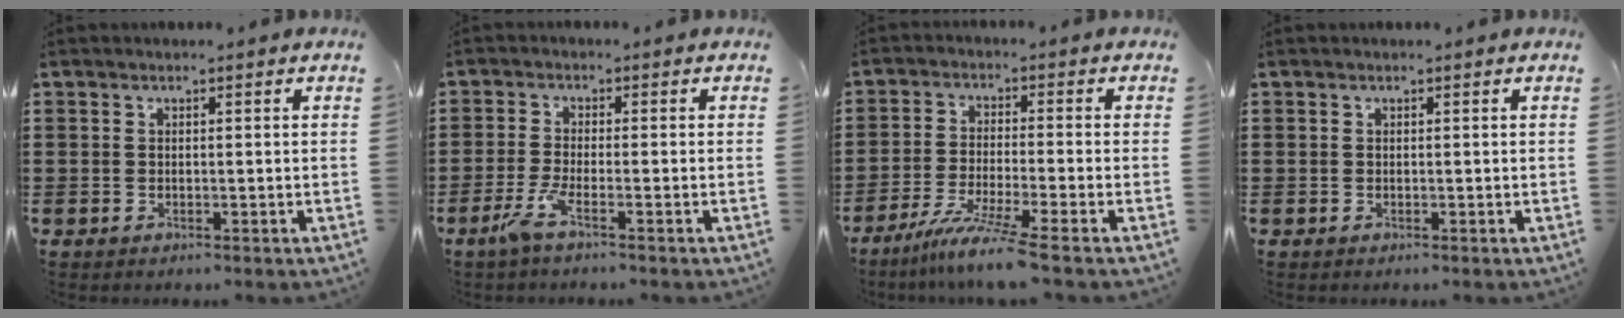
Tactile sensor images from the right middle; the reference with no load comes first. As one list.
[{"total": 3.6, "force": [-2.0, 0.1, 3.0], "torque": [-0.074, -0.013, -0.041]}, {"total": 6.7, "force": [-5.1, -0.7, 4.2], "torque": [-0.088, -0.024, -0.096]}, {"total": 0.0}]